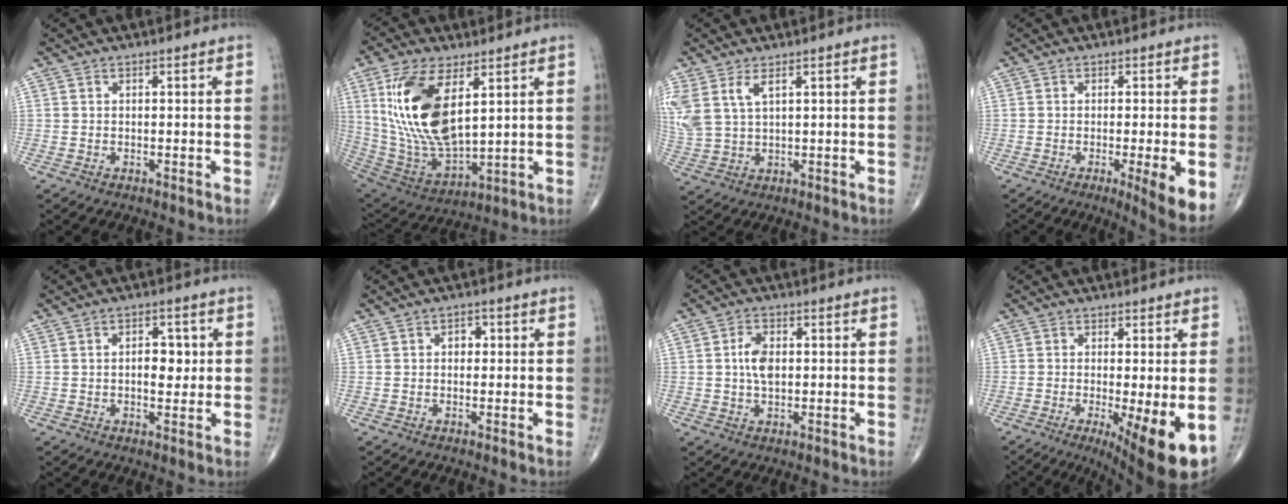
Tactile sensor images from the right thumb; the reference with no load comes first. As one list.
[{"total": 19.7, "force": [6.0, 9.1, 16.4], "torque": [-0.320, -0.028, 0.125]}, {"total": 8.1, "force": [3.7, 4.0, 6.0], "torque": [-0.148, -0.003, 0.085]}, {"total": 7.6, "force": [-2.1, 0.8, 7.3], "torque": [-0.104, -0.020, -0.032]}, {"total": 4.9, "force": [0.4, 2.9, 4.0], "torque": [-0.039, 0.001, 0.004]}, {"total": 2.1, "force": [0.3, 1.6, 1.3], "torque": [-0.004, 0.005, -0.002]}, {"total": 4.8, "force": [0.4, 2.9, 3.8], "torque": [-0.069, 0.003, 0.003]}, {"total": 12.0, "force": [-3.9, 2.6, 11.1], "torque": [-0.146, -0.025, -0.051]}]